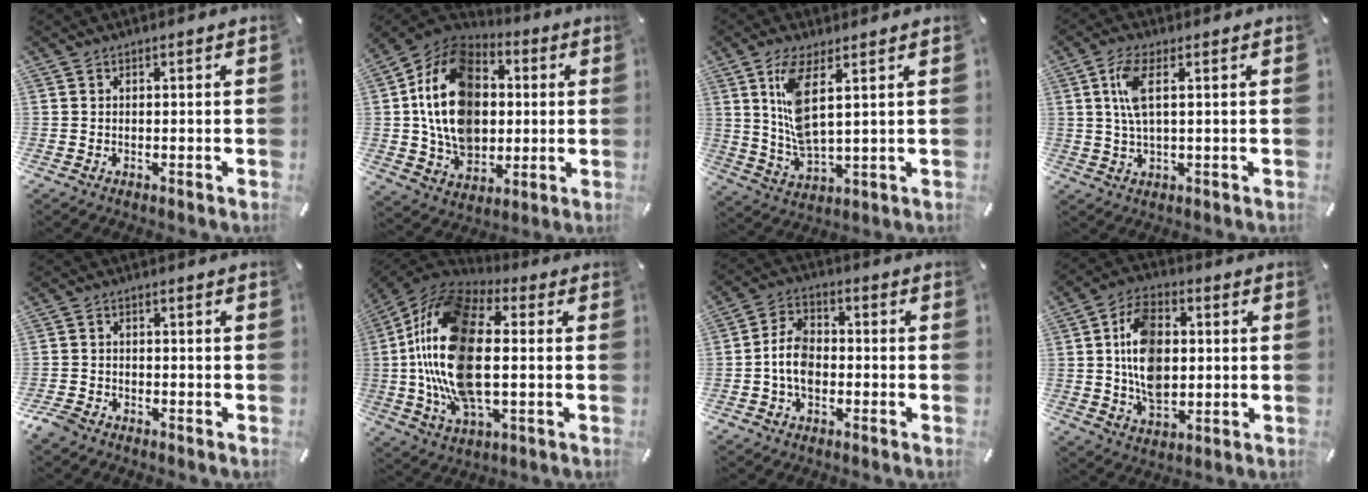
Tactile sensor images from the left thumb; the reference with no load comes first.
{"total": 19.0, "force": [0.9, 15.3, 11.3], "torque": [-0.231, 0.001, 0.019]}
{"total": 10.2, "force": [3.9, 3.4, 8.8], "torque": [-0.196, -0.008, 0.070]}
{"total": 6.9, "force": [1.8, 2.5, 6.1], "torque": [-0.140, 0.003, 0.027]}
{"total": 2.9, "force": [-2.4, 1.5, 0.9], "torque": [-0.034, 0.007, -0.051]}
{"total": 23.0, "force": [0.2, 12.1, 19.6], "torque": [-0.428, -0.002, 0.003]}
{"total": 7.4, "force": [-2.1, 5.1, 4.9], "torque": [-0.100, 0.016, -0.040]}
{"total": 13.4, "force": [0.8, 9.3, 9.7], "torque": [-0.188, 0.008, 0.013]}